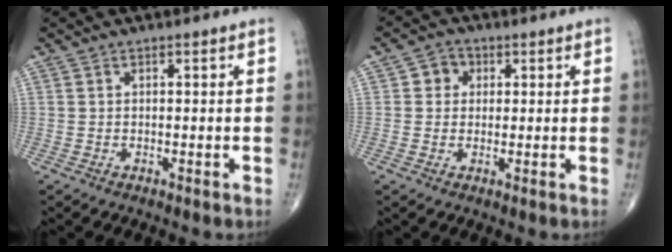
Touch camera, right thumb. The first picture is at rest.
{"total": 3.5, "force": [0.8, 3.1, 1.3], "torque": [0.003, 0.005, 0.006]}